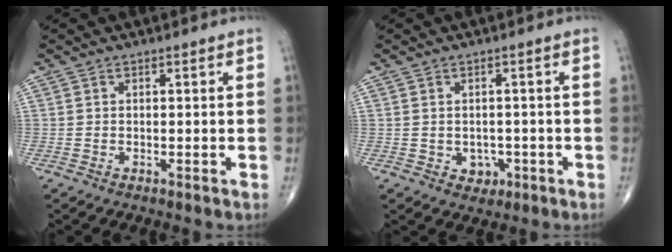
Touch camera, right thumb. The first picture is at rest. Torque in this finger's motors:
{"motor_torque": [-0.22, 0.08, -0.13, -0.10, 0.01]}